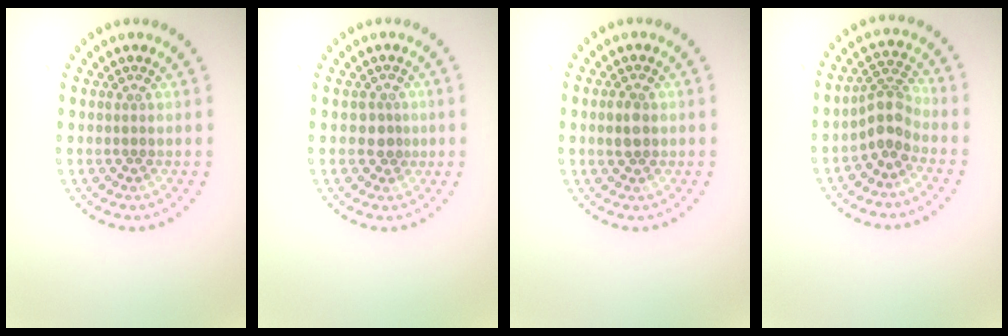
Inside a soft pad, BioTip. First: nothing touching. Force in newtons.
{"total": 1.6, "press": 1.3, "slide": 1.1}
{"total": 1.8, "press": 1.8, "slide": 0.2}
{"total": 2.7, "press": 2.1, "slide": 1.8}